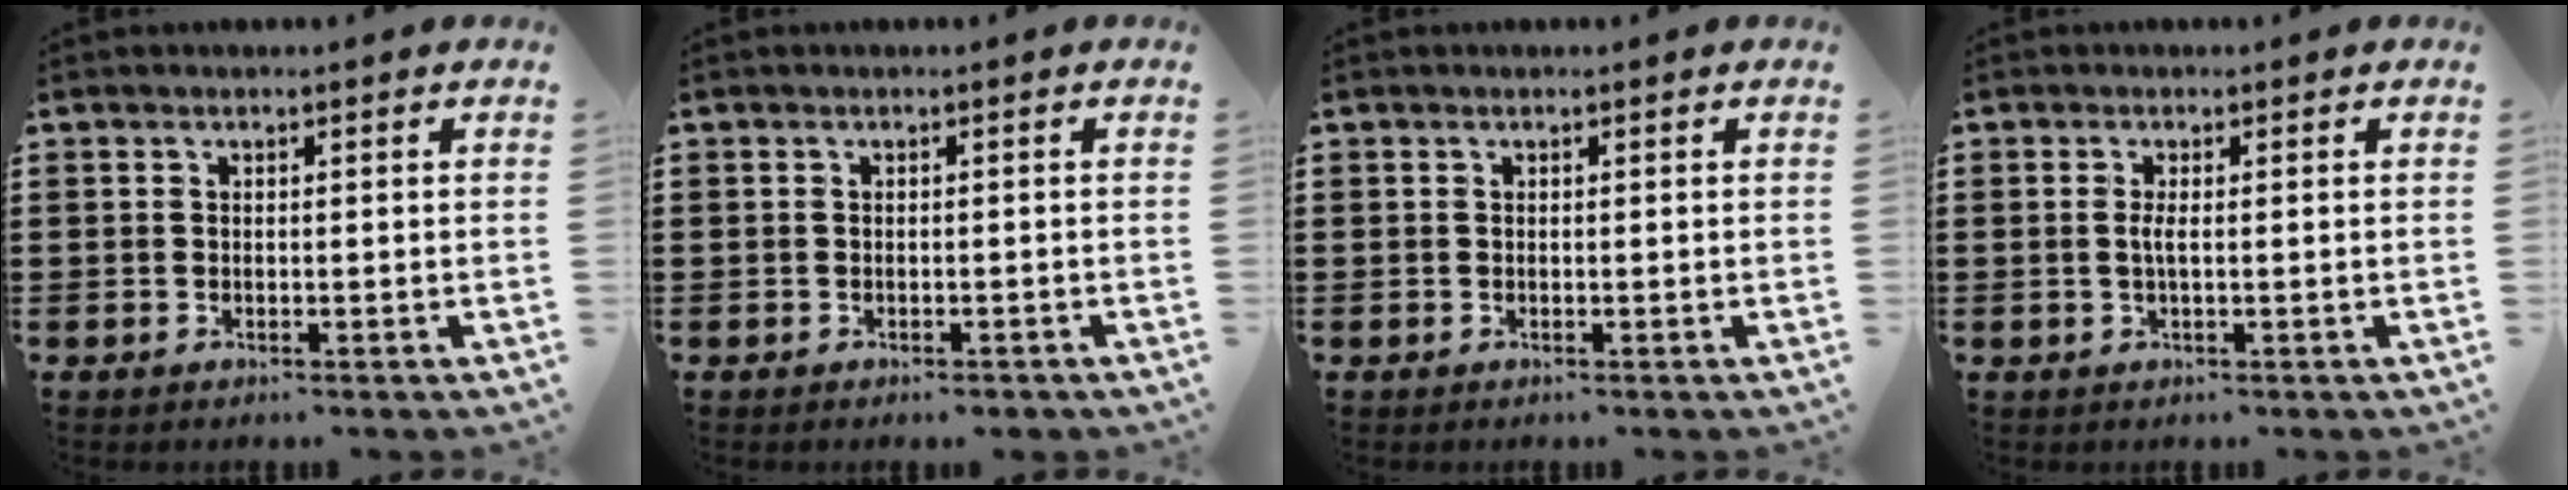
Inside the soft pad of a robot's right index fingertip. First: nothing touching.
{"total": 0.6, "force": [-0.5, 0.1, 0.3], "torque": [-0.008, -0.003, -0.010]}
{"total": 0.0}
{"total": 1.2, "force": [-0.2, 0.1, 1.2], "torque": [-0.032, -0.005, -0.006]}